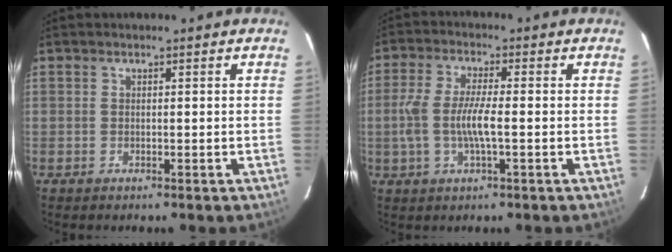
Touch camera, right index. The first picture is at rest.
{"total": 7.4, "force": [-1.3, 1.4, 7.2], "torque": [-0.146, 0.001, -0.025]}